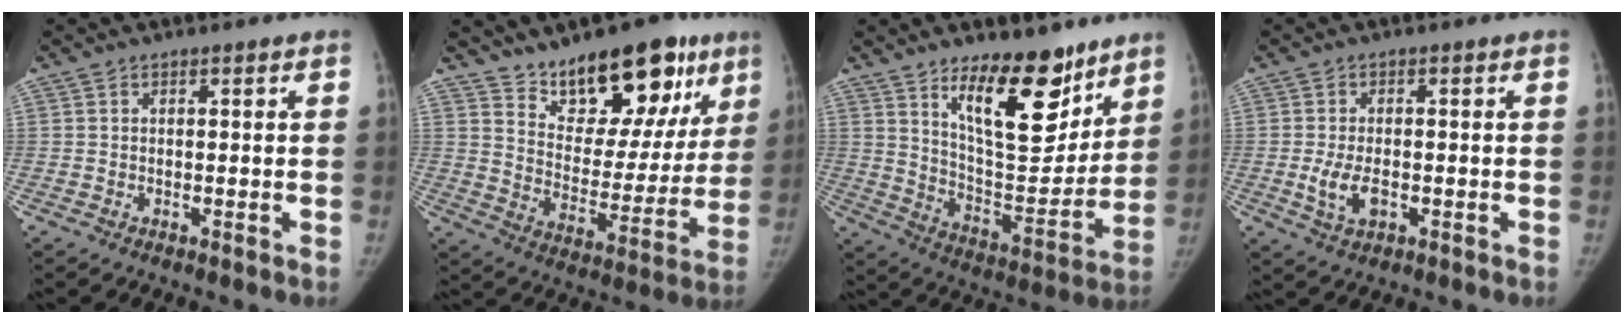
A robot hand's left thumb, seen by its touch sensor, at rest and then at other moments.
{"total": 20.5, "force": [13.5, 9.7, 12.1], "torque": [-0.115, -0.068, 0.207]}
{"total": 18.6, "force": [11.9, 7.7, 12.1], "torque": [-0.130, -0.100, 0.200]}
{"total": 5.1, "force": [-1.1, 2.8, 4.1], "torque": [-0.084, -0.001, -0.017]}